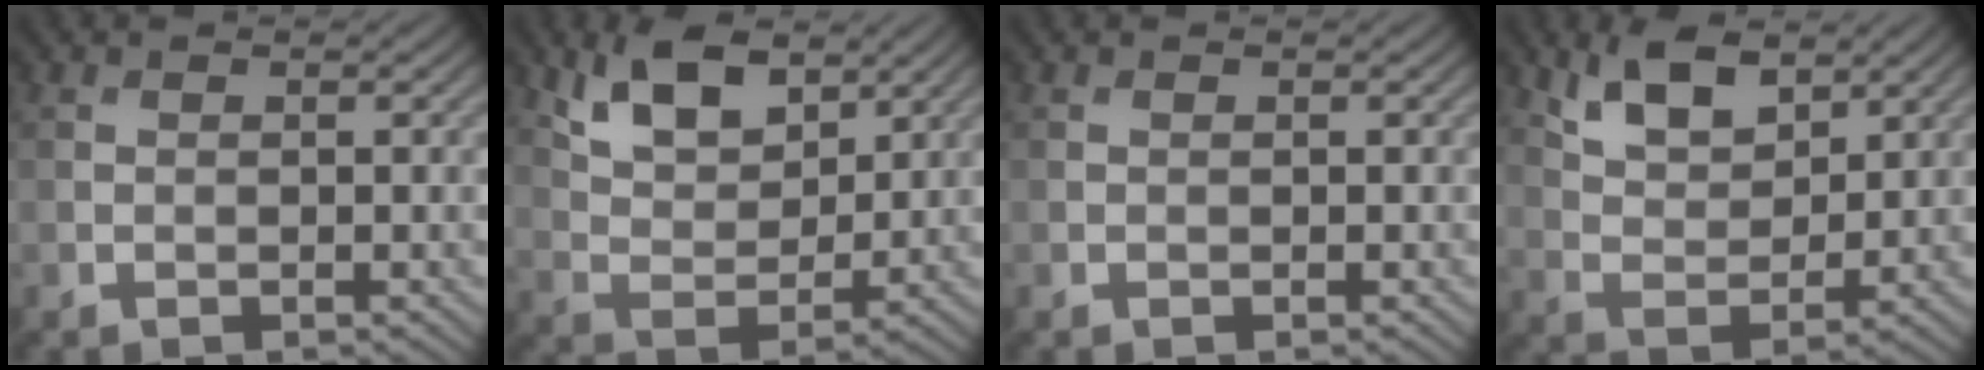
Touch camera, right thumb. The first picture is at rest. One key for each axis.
{"total": 8.1, "fx": 4.9, "fy": 4.0, "fz": 5.0, "tx": -0.106, "ty": -0.003, "tz": 0.093}
{"total": 0.0}
{"total": 6.9, "fx": 4.4, "fy": 3.2, "fz": 4.3, "tx": -0.091, "ty": -0.003, "tz": 0.088}